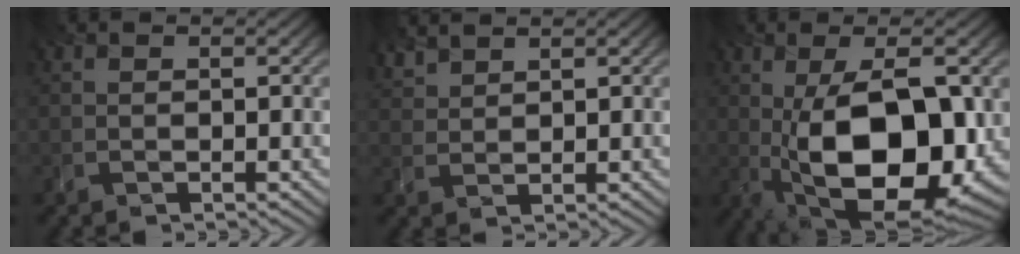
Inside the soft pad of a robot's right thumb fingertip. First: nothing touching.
{"total": 2.5, "force": [2.3, 0.6, 0.7], "torque": [-0.019, 0.004, 0.052]}
{"total": 16.8, "force": [-2.1, 8.1, 14.6], "torque": [-0.245, -0.024, -0.025]}